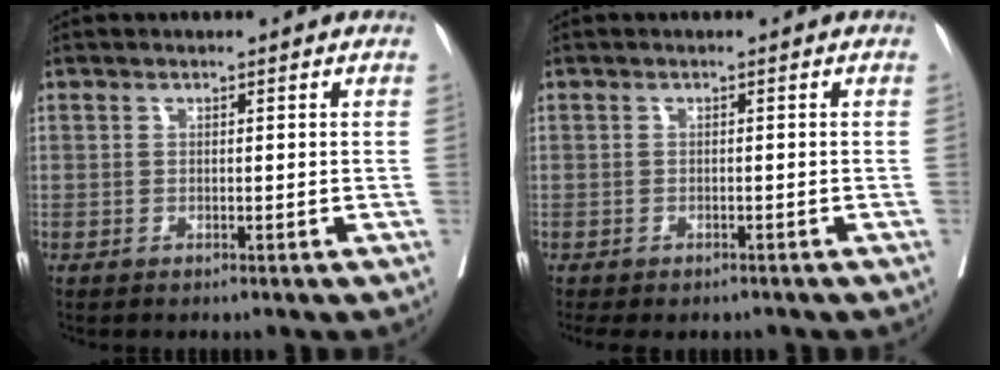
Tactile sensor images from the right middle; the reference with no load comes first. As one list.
[{"total": 4.9, "force": [-4.2, 2.0, 1.8], "torque": [-0.020, 0.002, -0.055]}]